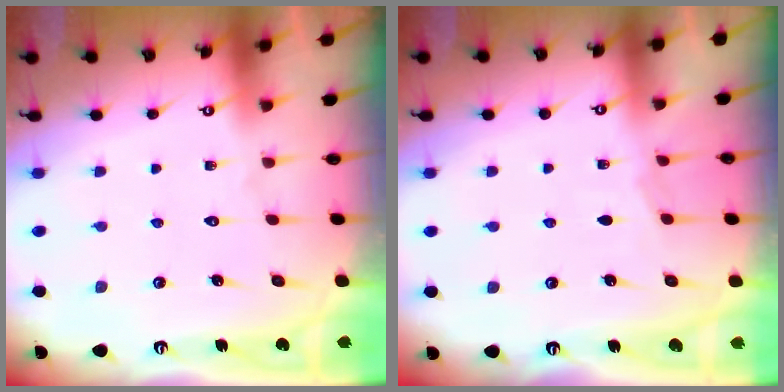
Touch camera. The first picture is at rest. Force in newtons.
{"total": 3.2, "press": 3.1, "slide": 0.4}